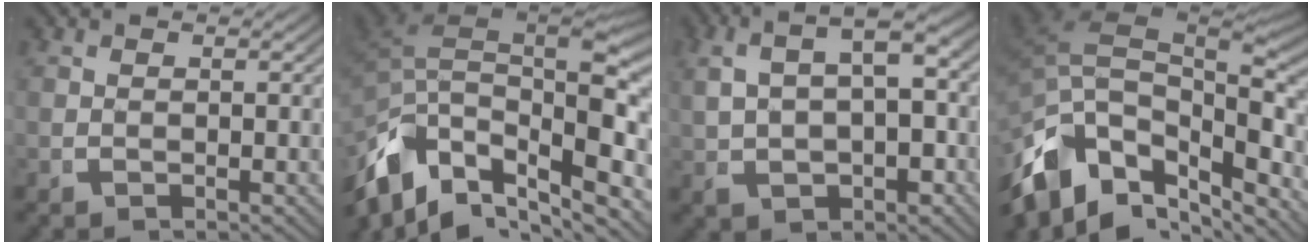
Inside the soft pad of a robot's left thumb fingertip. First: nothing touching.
{"total": 17.0, "force": [-2.0, 9.8, 13.7], "torque": [-0.273, -0.039, -0.009]}
{"total": 7.9, "force": [1.4, 4.7, 6.2], "torque": [-0.096, 0.012, 0.030]}
{"total": 17.9, "force": [-2.1, 11.6, 13.5], "torque": [-0.271, -0.044, -0.014]}